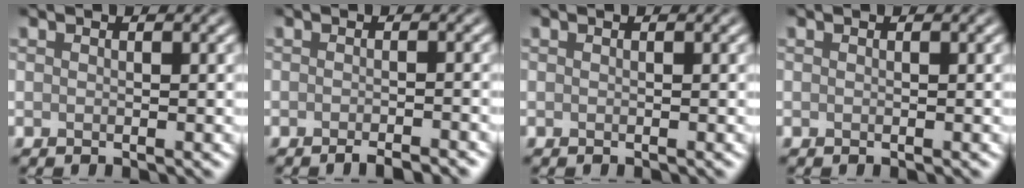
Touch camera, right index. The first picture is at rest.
{"total": 2.1, "force": [-1.7, 0.3, 1.2], "torque": [-0.005, 0.001, -0.027]}
{"total": 0.0}
{"total": 0.0}